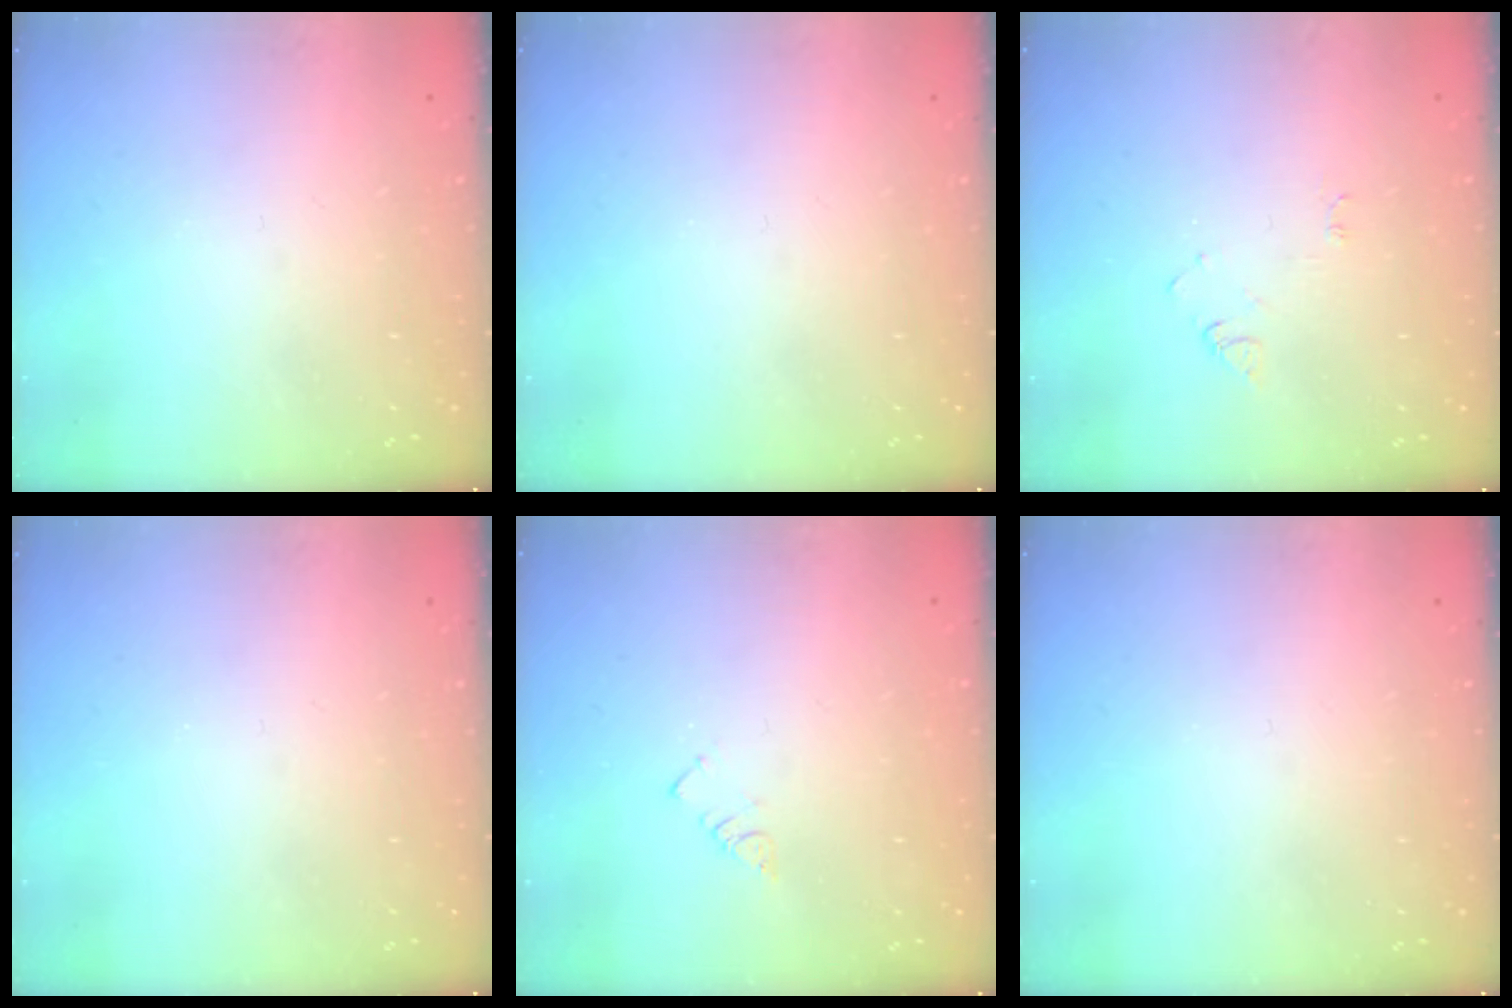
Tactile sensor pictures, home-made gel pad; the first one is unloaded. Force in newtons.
{"total": 0.0}
{"total": 3.9, "press": 3.9, "slide": 0.5}
{"total": 0.0}
{"total": 3.0, "press": 2.9, "slide": 0.4}
{"total": 0.0}